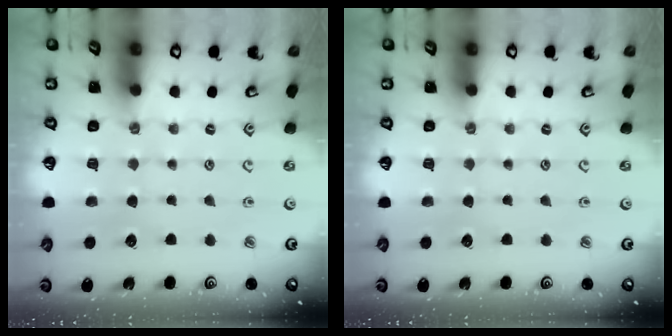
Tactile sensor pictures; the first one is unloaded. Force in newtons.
{"total": 0.0}